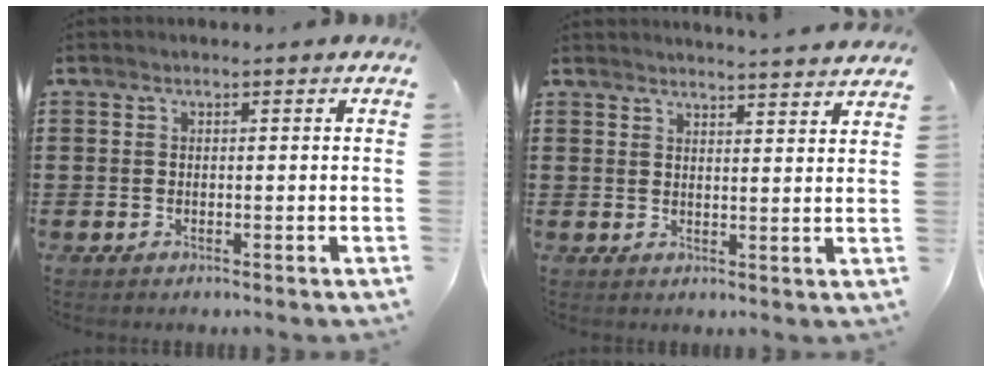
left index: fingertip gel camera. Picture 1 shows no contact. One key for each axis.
{"total": 3.1, "fx": 3.1, "fy": -0.6, "fz": 0.2, "tx": -0.013, "ty": -0.015, "tz": 0.056}